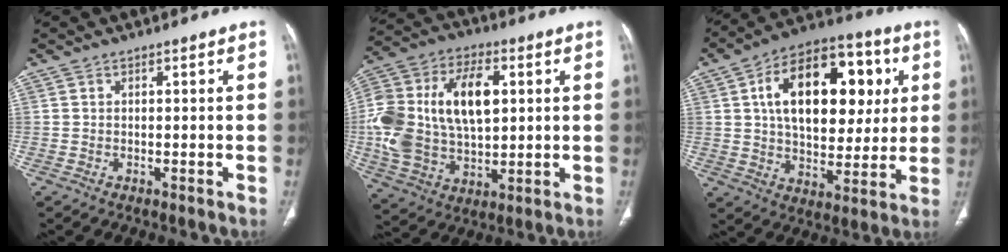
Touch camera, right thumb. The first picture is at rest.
{"total": 22.4, "force": [2.9, 13.6, 17.6], "torque": [-0.347, 0.010, 0.054]}
{"total": 23.7, "force": [5.5, 14.0, 18.2], "torque": [-0.248, 0.008, 0.081]}